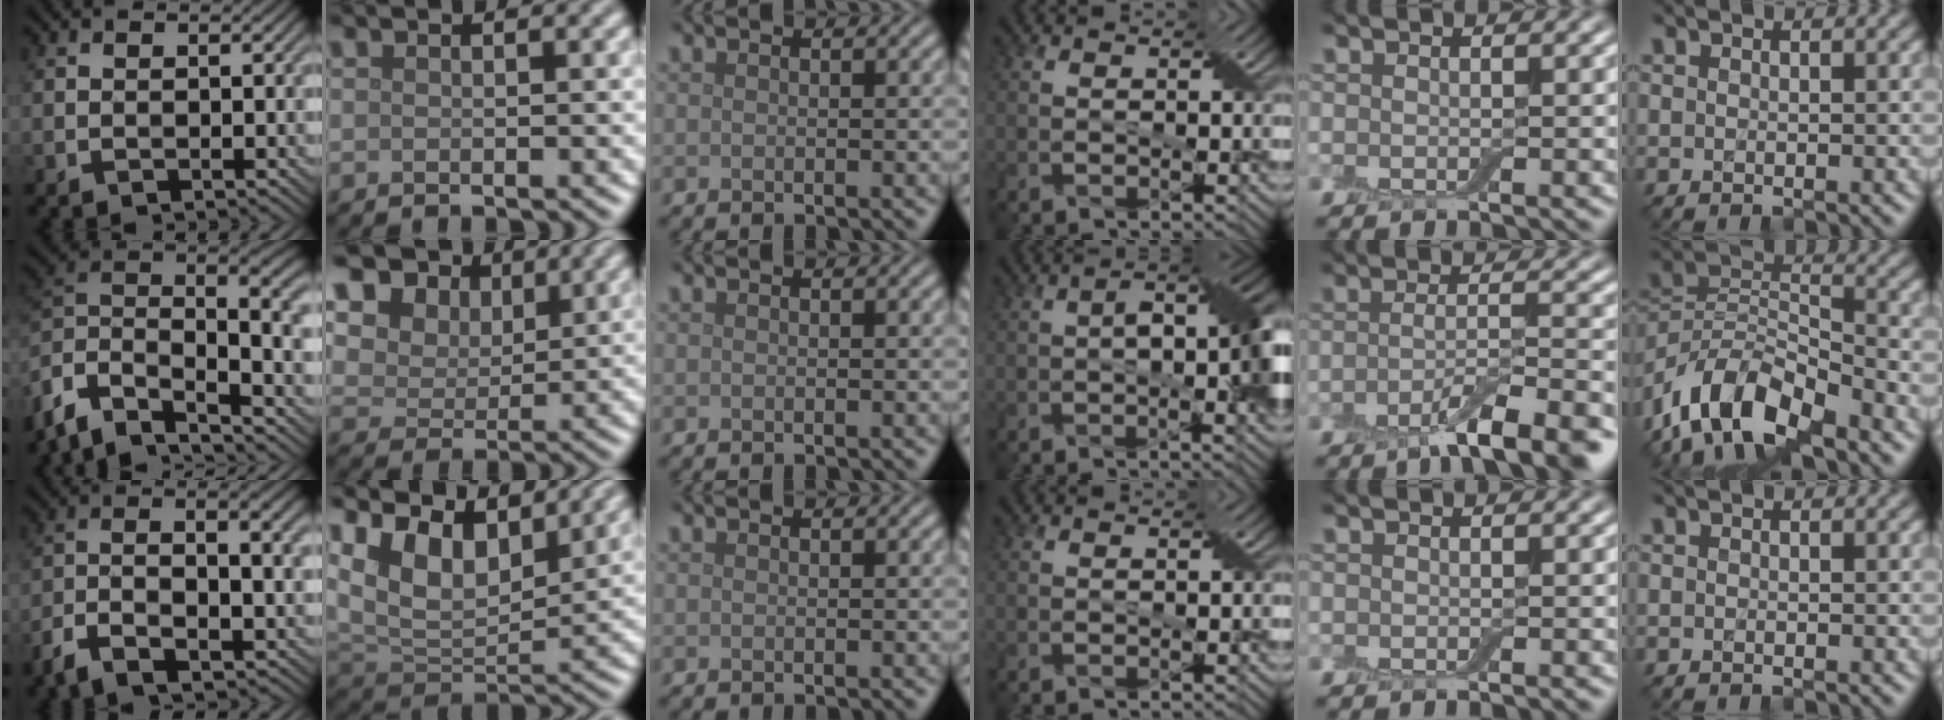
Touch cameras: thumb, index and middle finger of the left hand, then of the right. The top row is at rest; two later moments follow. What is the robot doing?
{"motion": "insert", "object": "backpack"}